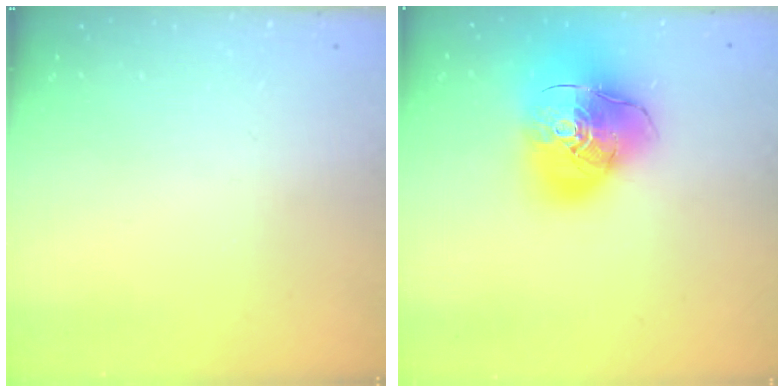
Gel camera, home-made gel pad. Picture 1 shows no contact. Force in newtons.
{"total": 22.5, "press": 22.3, "slide": 3.4}